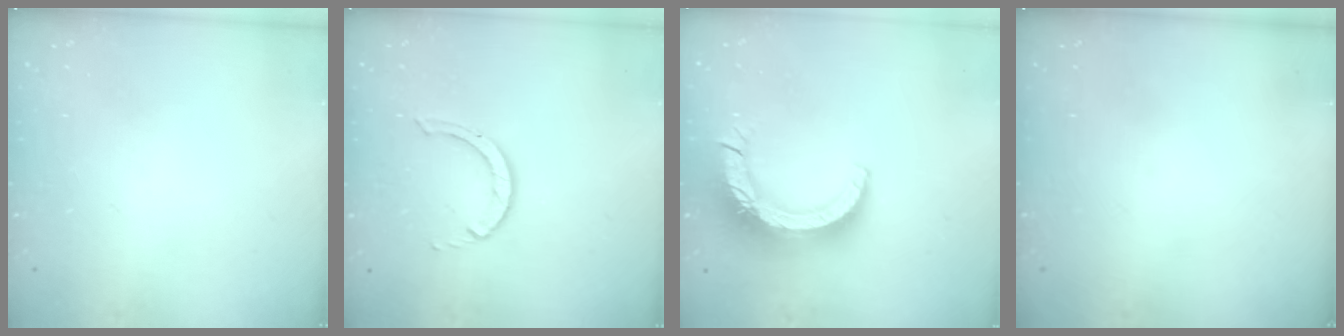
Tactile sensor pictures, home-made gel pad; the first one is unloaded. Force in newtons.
{"total": 3.5, "press": 3.5, "slide": 0.5}
{"total": 14.0, "press": 13.9, "slide": 1.3}
{"total": 0.0}